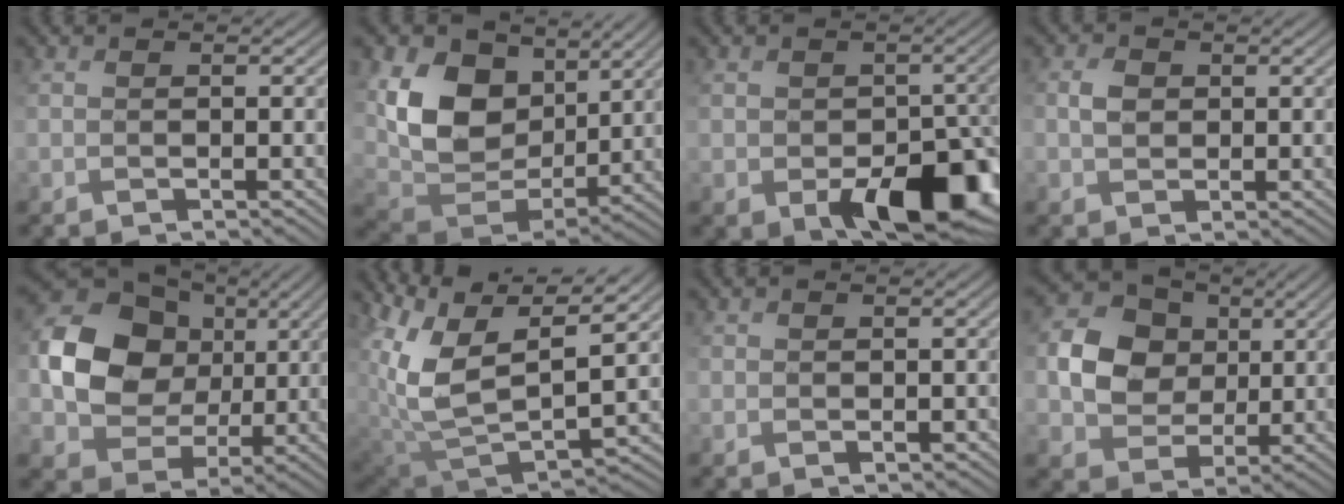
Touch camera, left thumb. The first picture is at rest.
{"total": 12.9, "force": [5.0, 9.2, 7.6], "torque": [-0.175, 0.003, 0.097]}
{"total": 9.8, "force": [-4.1, 6.3, 6.3], "torque": [-0.099, -0.034, -0.050]}
{"total": 1.9, "force": [0.9, 1.7, 0.5], "torque": [-0.012, 0.009, 0.013]}
{"total": 14.6, "force": [3.3, 12.1, 7.6], "torque": [-0.186, 0.019, 0.059]}
{"total": 12.4, "force": [5.8, 6.7, 8.6], "torque": [-0.221, 0.002, 0.120]}
{"total": 1.6, "force": [-0.1, 1.5, 0.5], "torque": [-0.009, -0.004, -0.001]}
{"total": 10.7, "force": [2.6, 9.1, 4.9], "torque": [-0.127, 0.023, 0.051]}